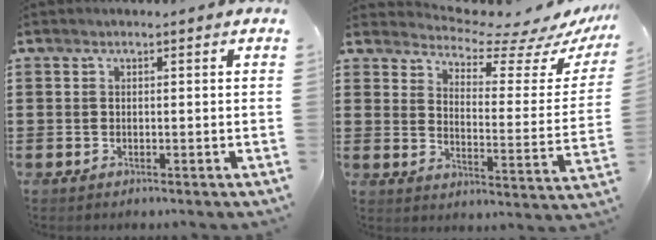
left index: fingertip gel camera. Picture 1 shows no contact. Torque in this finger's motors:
{"motor_torque": [-0.76, -0.56, -0.01, -0.03]}